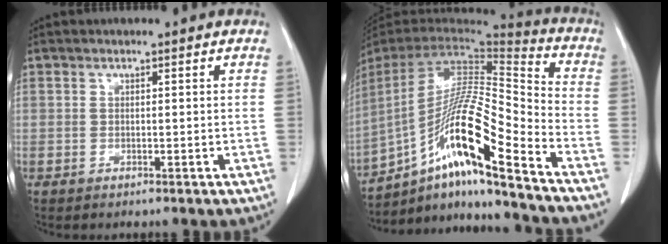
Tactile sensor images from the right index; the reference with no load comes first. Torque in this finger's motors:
{"motor_torque": [1.61, -0.53, 0.62, 0.21]}